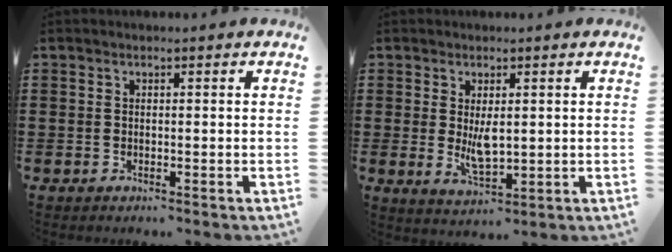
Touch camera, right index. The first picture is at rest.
{"total": 3.9, "force": [0.3, 1.7, 3.4], "torque": [-0.051, -0.005, 0.003]}